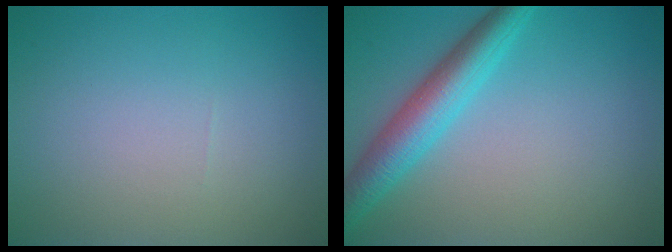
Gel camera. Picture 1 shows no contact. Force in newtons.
{"total": 4.9, "press": 4.9, "slide": 0.2}